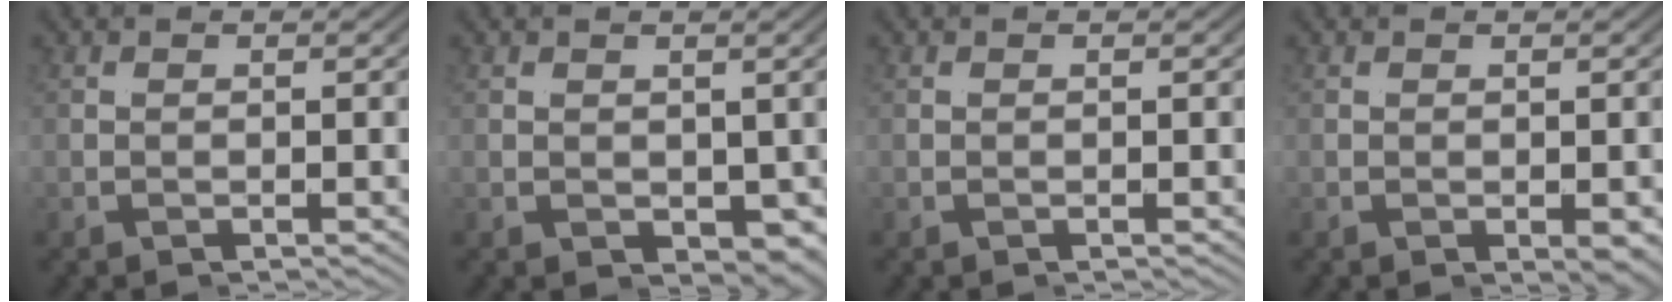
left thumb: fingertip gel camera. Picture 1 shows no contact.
{"total": 2.9, "force": [0.0, 1.9, 2.2], "torque": [-0.033, -0.006, 0.006]}
{"total": 0.0}
{"total": 1.0, "force": [0.2, -0.2, 0.9], "torque": [-0.014, 0.008, 0.000]}